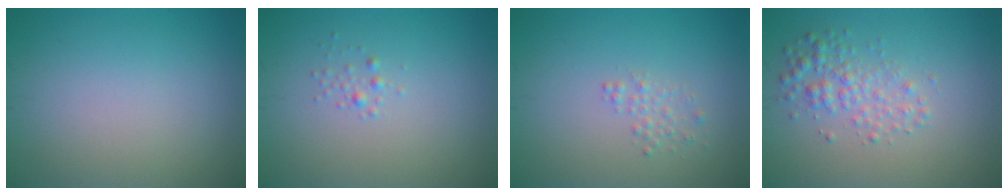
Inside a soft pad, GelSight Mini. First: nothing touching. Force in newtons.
{"total": 0.7, "press": 0.7, "slide": 0.0}
{"total": 1.1, "press": 1.1, "slide": 0.0}
{"total": 2.6, "press": 2.6, "slide": 0.0}